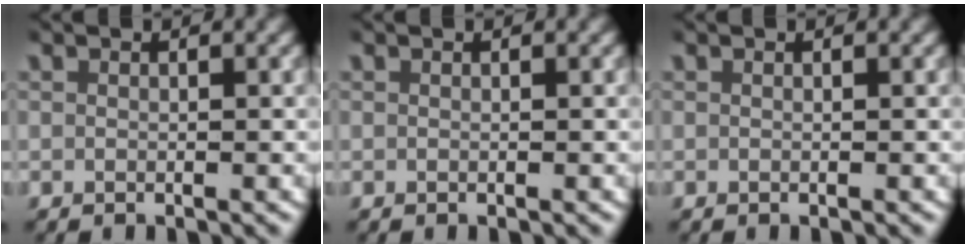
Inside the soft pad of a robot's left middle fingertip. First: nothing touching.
{"total": 0.0}
{"total": 0.0}